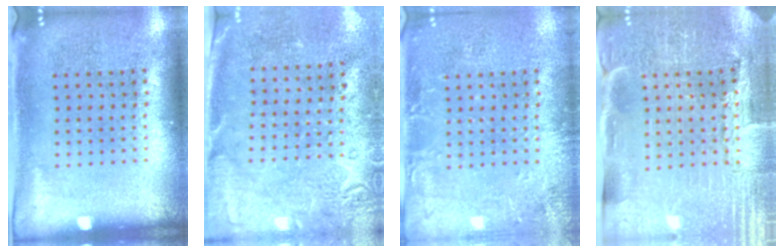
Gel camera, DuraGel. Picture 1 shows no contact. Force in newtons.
{"total": 2.7, "press": 2.3, "slide": 1.5}
{"total": 2.5, "press": 2.5, "slide": 0.3}
{"total": 3.8, "press": 3.7, "slide": 0.8}